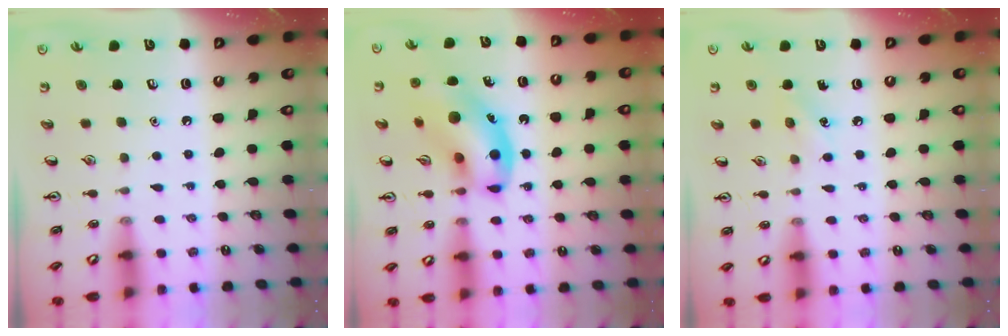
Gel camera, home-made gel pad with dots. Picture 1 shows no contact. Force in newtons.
{"total": 14.0, "press": 13.7, "slide": 2.9}
{"total": 4.8, "press": 4.6, "slide": 1.4}